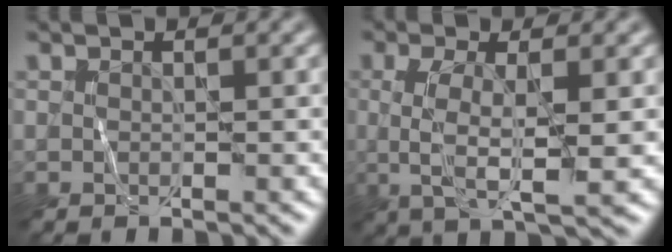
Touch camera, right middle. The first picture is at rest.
{"total": 4.4, "force": [-0.1, 1.2, 4.3], "torque": [-0.083, 0.002, 0.001]}